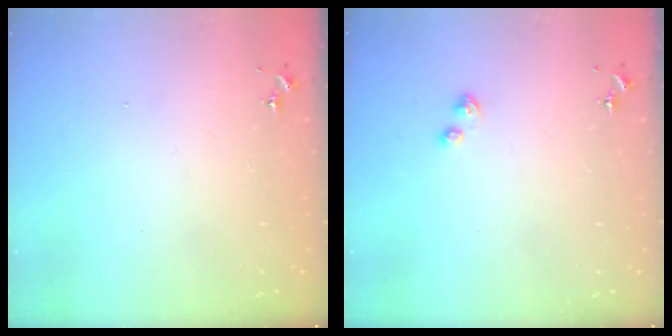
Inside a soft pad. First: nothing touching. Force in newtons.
{"total": 3.1, "press": 3.1, "slide": 0.5}